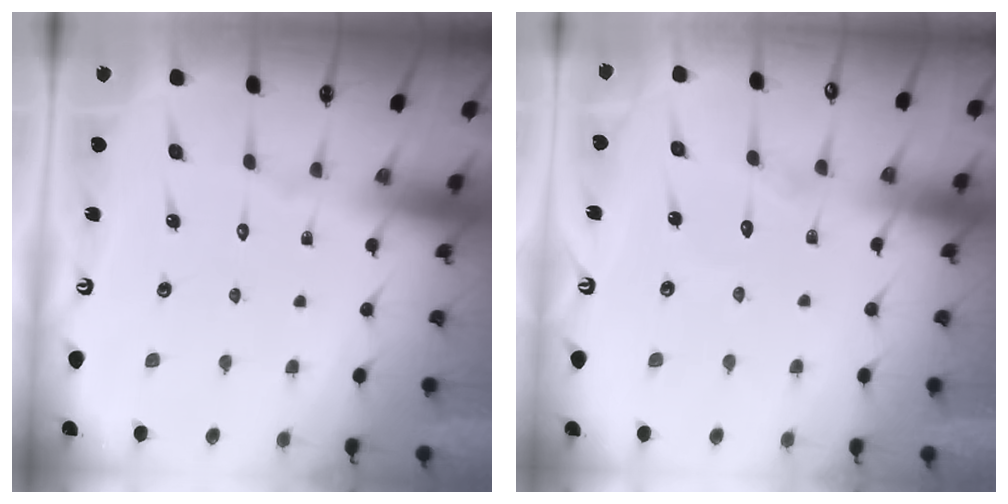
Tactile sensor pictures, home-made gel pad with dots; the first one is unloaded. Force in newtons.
{"total": 5.7, "press": 5.7, "slide": 0.5}